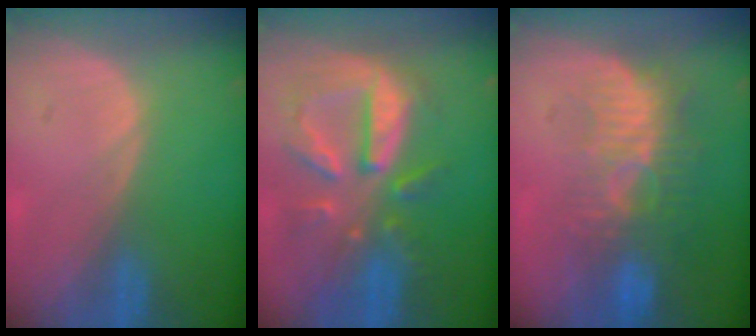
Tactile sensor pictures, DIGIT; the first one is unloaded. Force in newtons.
{"total": 10.7, "press": 9.4, "slide": 5.1}
{"total": 9.1, "press": 8.3, "slide": 3.9}